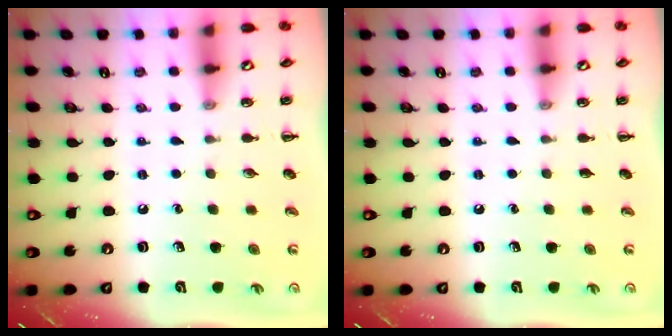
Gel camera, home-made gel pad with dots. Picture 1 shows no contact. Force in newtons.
{"total": 0.0}